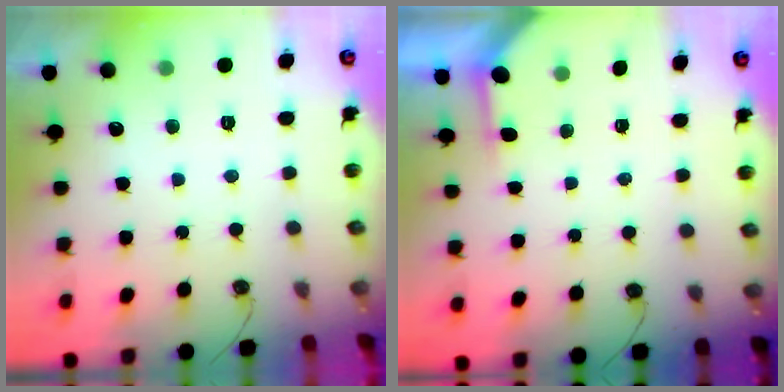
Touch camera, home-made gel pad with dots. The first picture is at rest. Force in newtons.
{"total": 1.9, "press": 1.9, "slide": 0.3}